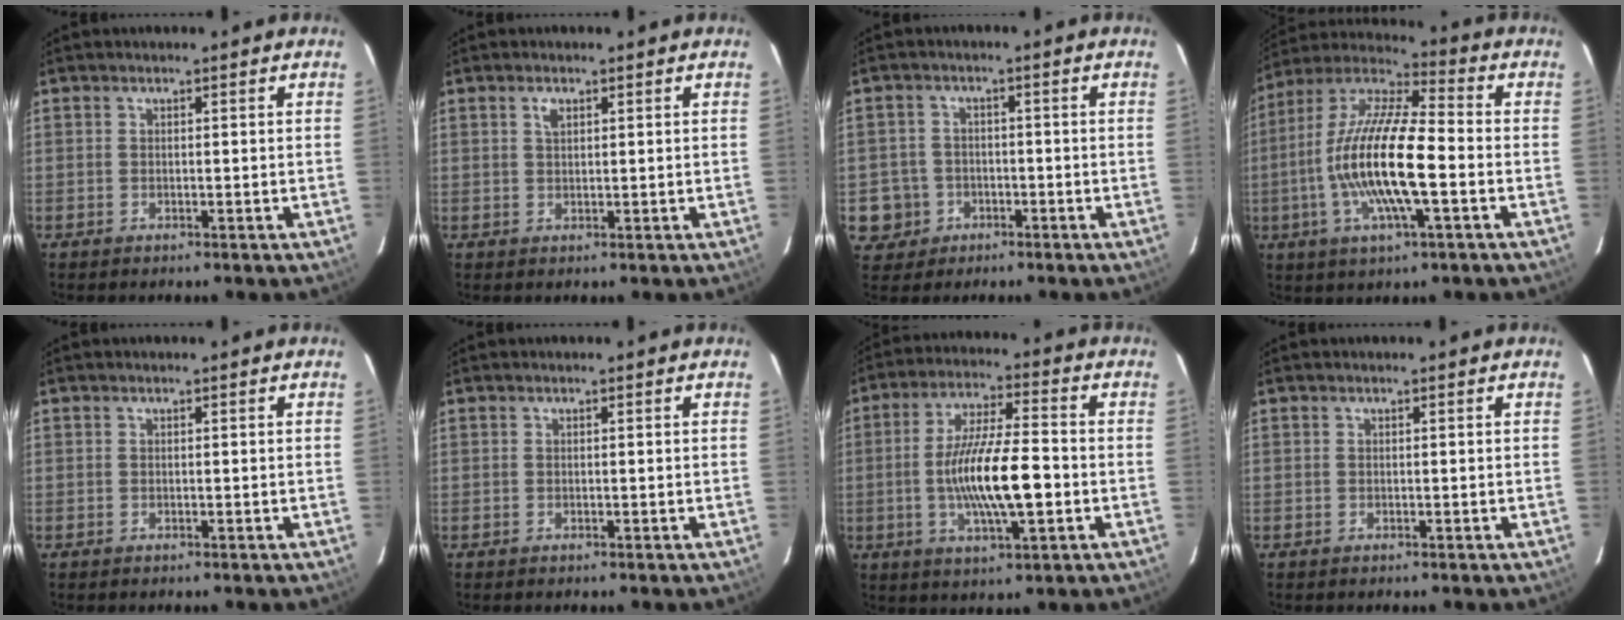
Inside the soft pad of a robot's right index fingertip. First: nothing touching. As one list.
[{"total": 1.6, "force": [0.8, 0.9, 1.1], "torque": [-0.020, 0.004, 0.014]}, {"total": 6.3, "force": [-2.0, 6.0, 0.5], "torque": [-0.025, 0.025, -0.026]}, {"total": 17.6, "force": [-3.3, 4.0, 16.8], "torque": [-0.325, -0.005, -0.070]}, {"total": 0.0}, {"total": 0.0}, {"total": 13.7, "force": [-2.5, 3.0, 13.1], "torque": [-0.244, -0.005, -0.043]}, {"total": 0.0}]